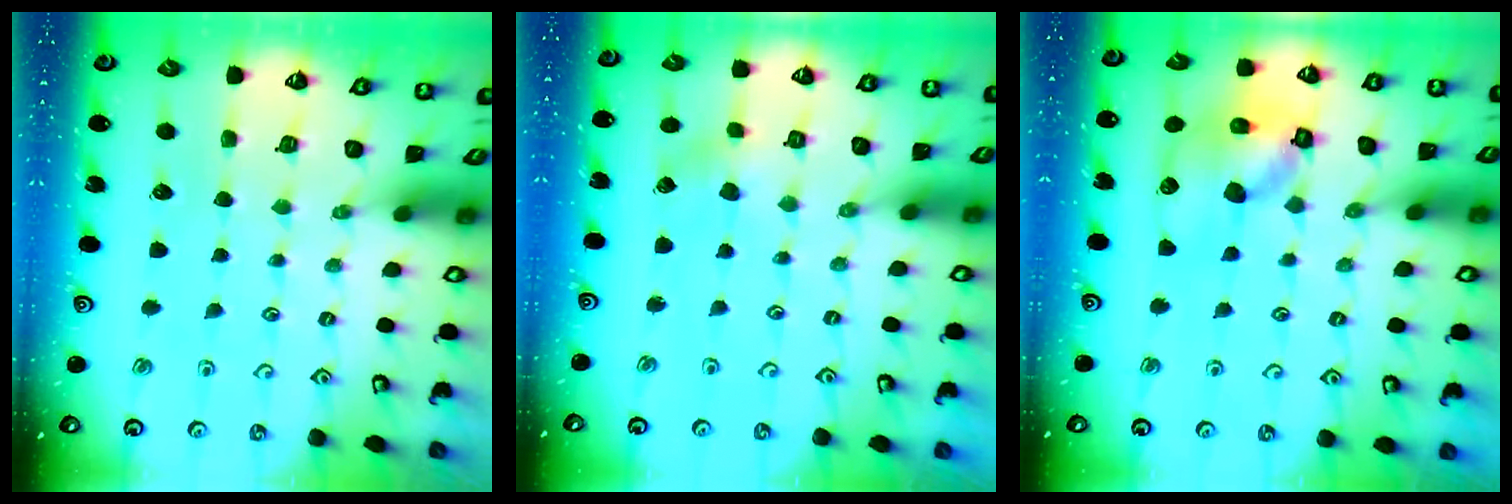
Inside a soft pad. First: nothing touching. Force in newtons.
{"total": 2.5, "press": 2.4, "slide": 0.7}
{"total": 13.2, "press": 13.1, "slide": 1.9}